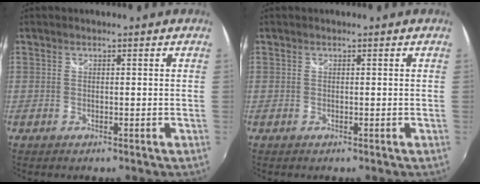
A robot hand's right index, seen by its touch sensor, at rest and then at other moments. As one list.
[{"total": 0.0}]